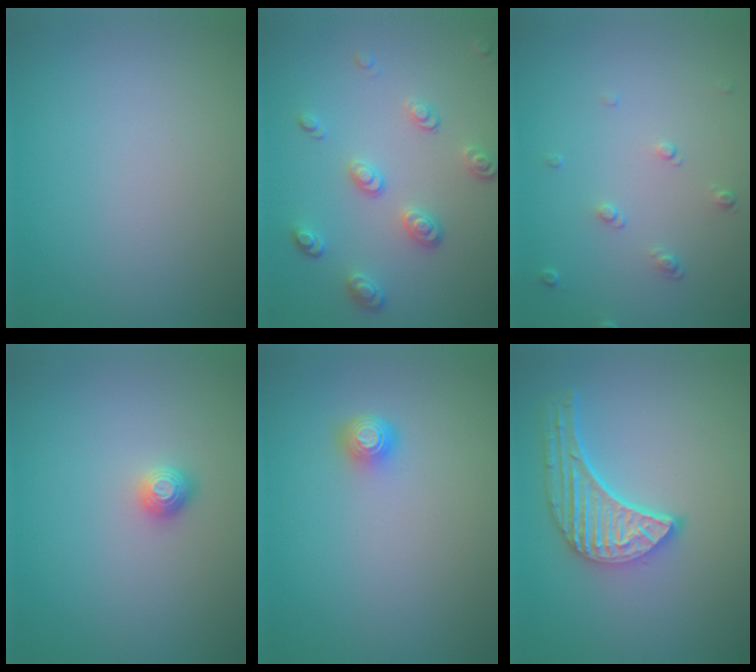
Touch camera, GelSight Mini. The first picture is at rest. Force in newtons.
{"total": 3.2, "press": 2.6, "slide": 1.8}
{"total": 1.1, "press": 0.8, "slide": 0.8}
{"total": 1.1, "press": 1.1, "slide": 0.4}
{"total": 1.7, "press": 1.3, "slide": 1.2}
{"total": 5.1, "press": 4.0, "slide": 3.2}